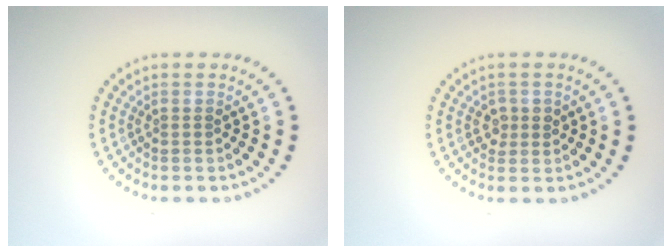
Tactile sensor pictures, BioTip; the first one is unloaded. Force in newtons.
{"total": 1.5, "press": 1.5, "slide": 0.3}